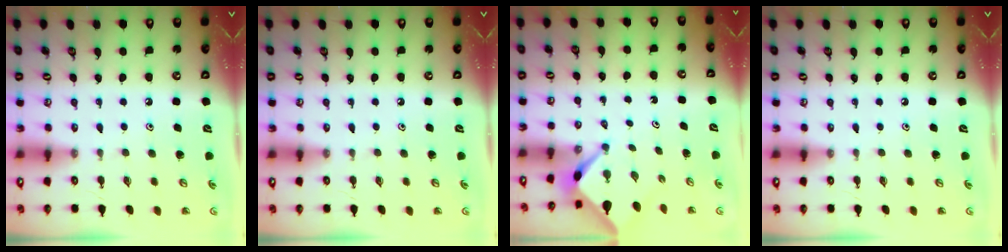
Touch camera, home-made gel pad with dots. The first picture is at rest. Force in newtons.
{"total": 0.0}
{"total": 2.5, "press": 2.5, "slide": 0.3}
{"total": 0.0}